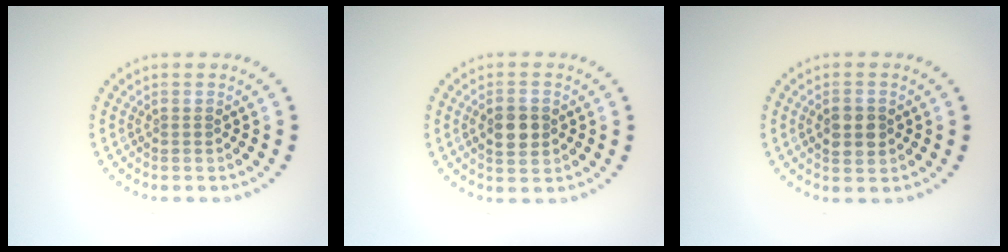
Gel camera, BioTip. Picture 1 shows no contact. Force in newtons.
{"total": 3.2, "press": 3.2, "slide": 0.1}
{"total": 2.9, "press": 2.9, "slide": 0.1}